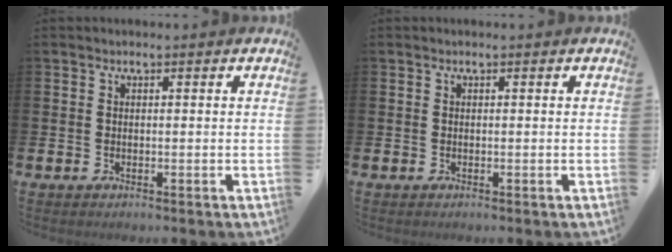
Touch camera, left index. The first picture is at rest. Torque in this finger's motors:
{"motor_torque": [-0.03, 0.01, 0.00, 0.01]}